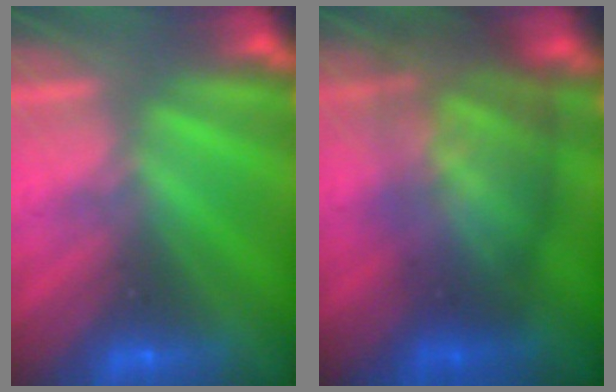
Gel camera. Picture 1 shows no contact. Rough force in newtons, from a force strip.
{"total": 9.0}